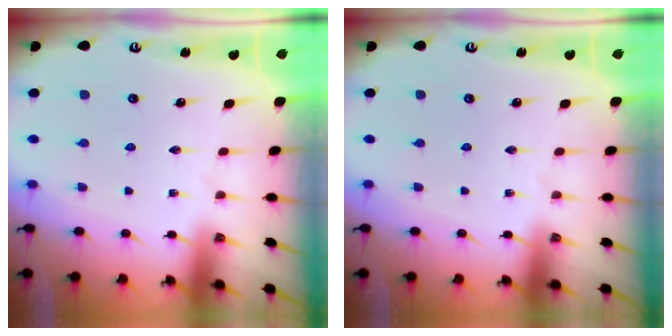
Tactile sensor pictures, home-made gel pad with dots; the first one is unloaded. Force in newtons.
{"total": 0.0}